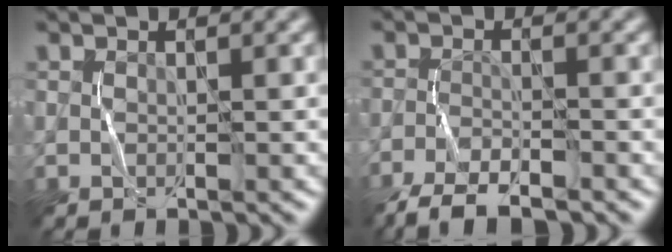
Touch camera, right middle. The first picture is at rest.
{"total": 4.7, "force": [-4.1, 0.8, 2.2], "torque": [-0.039, -0.011, -0.080]}